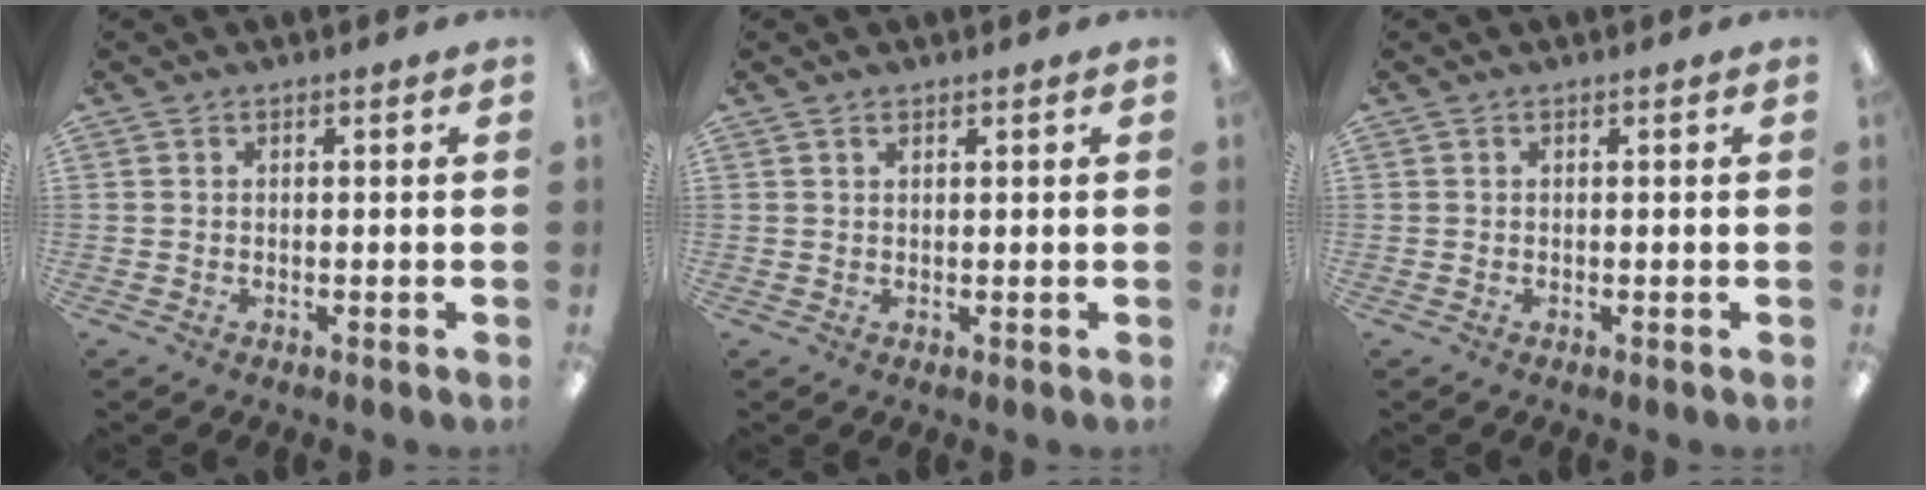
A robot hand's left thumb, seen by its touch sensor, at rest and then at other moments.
{"total": 0.9, "force": [0.7, 0.4, 0.5], "torque": [-0.011, 0.002, 0.013]}
{"total": 0.0}